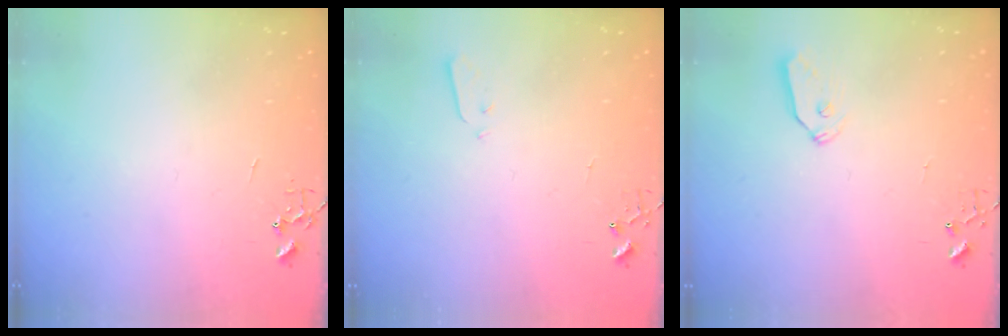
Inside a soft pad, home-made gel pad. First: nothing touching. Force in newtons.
{"total": 3.2, "press": 3.1, "slide": 0.7}
{"total": 6.3, "press": 6.3, "slide": 0.1}